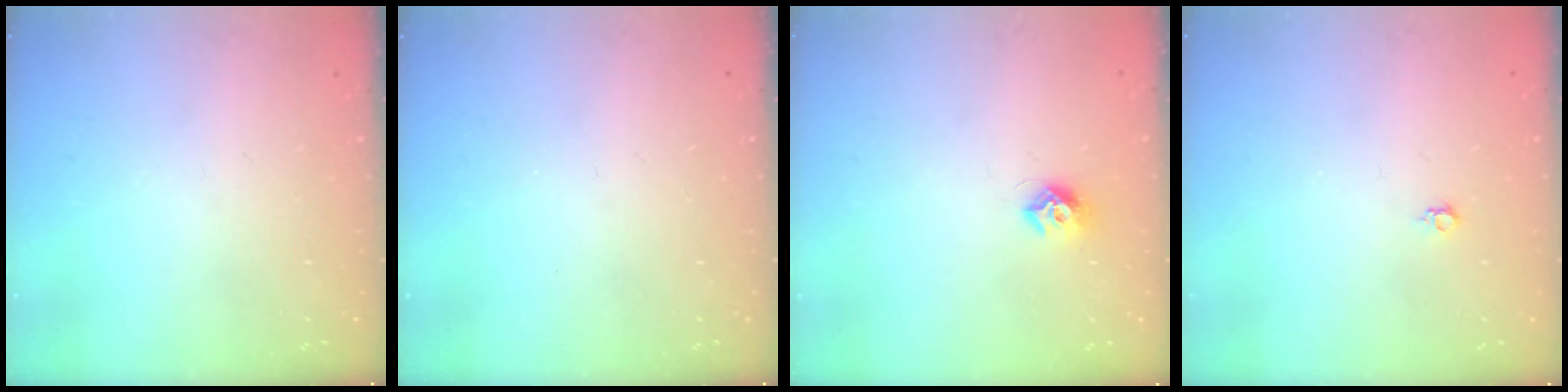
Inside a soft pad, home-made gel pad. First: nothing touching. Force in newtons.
{"total": 0.0}
{"total": 7.7, "press": 7.7, "slide": 0.7}
{"total": 3.5, "press": 3.4, "slide": 0.6}